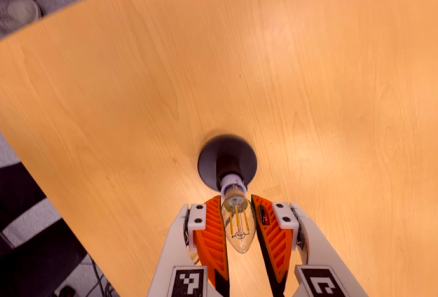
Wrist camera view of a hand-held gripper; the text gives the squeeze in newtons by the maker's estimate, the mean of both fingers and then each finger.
{"total": 10.9, "left": 10.1, "right": 11.7}